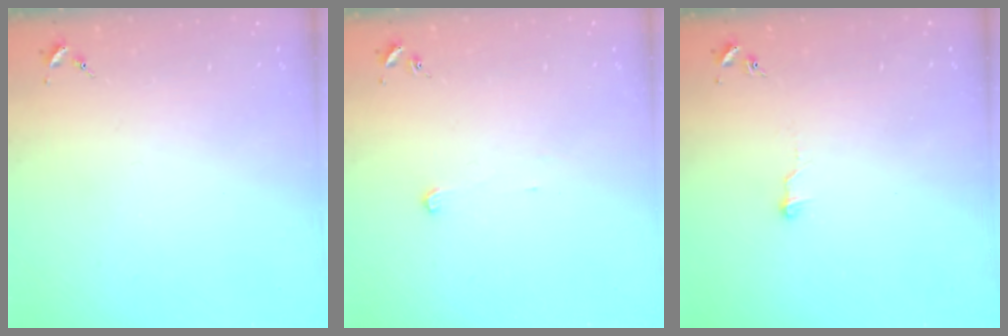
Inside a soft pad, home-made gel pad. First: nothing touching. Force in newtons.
{"total": 2.4, "press": 2.4, "slide": 0.2}
{"total": 4.5, "press": 4.5, "slide": 0.5}